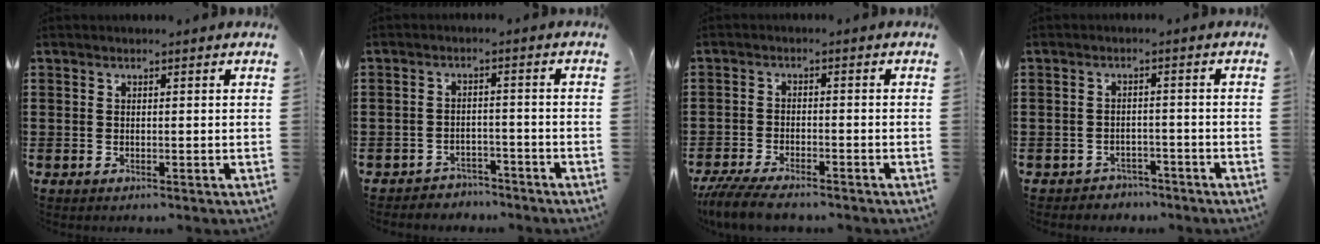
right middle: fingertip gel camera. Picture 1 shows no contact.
{"total": 2.8, "force": [-2.7, 0.6, -0.2], "torque": [-0.005, 0.001, -0.060]}
{"total": 4.7, "force": [-4.1, 0.7, 2.1], "torque": [-0.061, -0.013, -0.085]}
{"total": 2.1, "force": [-2.0, 0.6, -0.2], "torque": [-0.004, 0.002, -0.047]}